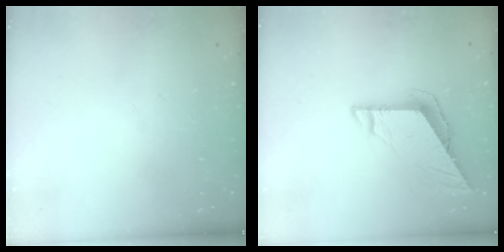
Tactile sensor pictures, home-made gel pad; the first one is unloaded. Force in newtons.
{"total": 7.3, "press": 7.3, "slide": 0.3}